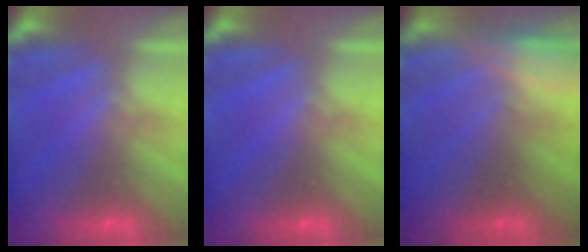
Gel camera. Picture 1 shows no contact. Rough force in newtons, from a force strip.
{"total": 0.0}
{"total": 3.0}